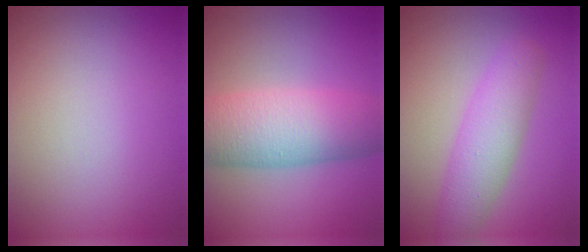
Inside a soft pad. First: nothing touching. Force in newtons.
{"total": 8.3, "press": 8.3, "slide": 0.1}
{"total": 4.3, "press": 4.3, "slide": 0.1}